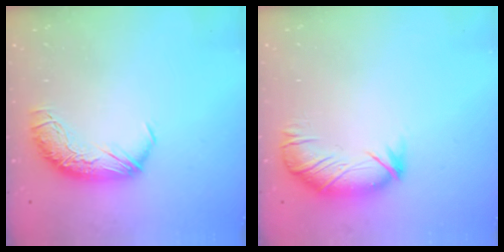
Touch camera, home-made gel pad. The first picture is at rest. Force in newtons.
{"total": 2.7, "press": 2.4, "slide": 1.4}